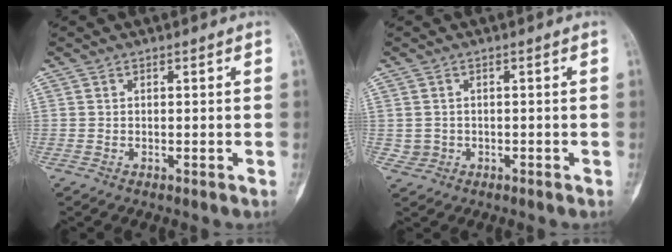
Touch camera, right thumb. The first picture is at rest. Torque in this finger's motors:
{"motor_torque": [0.23, 0.03, 0.12, -0.01, 0.00]}